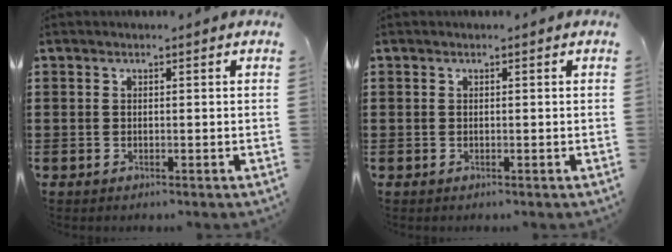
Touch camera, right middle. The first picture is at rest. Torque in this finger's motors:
{"motor_torque": [0.00, 0.00, 0.01, -0.01]}